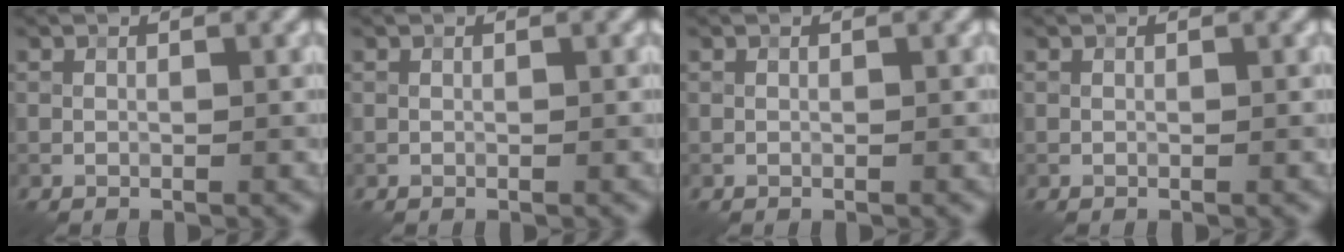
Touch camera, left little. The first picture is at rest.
{"total": 0.0}
{"total": 0.0}
{"total": 0.0}